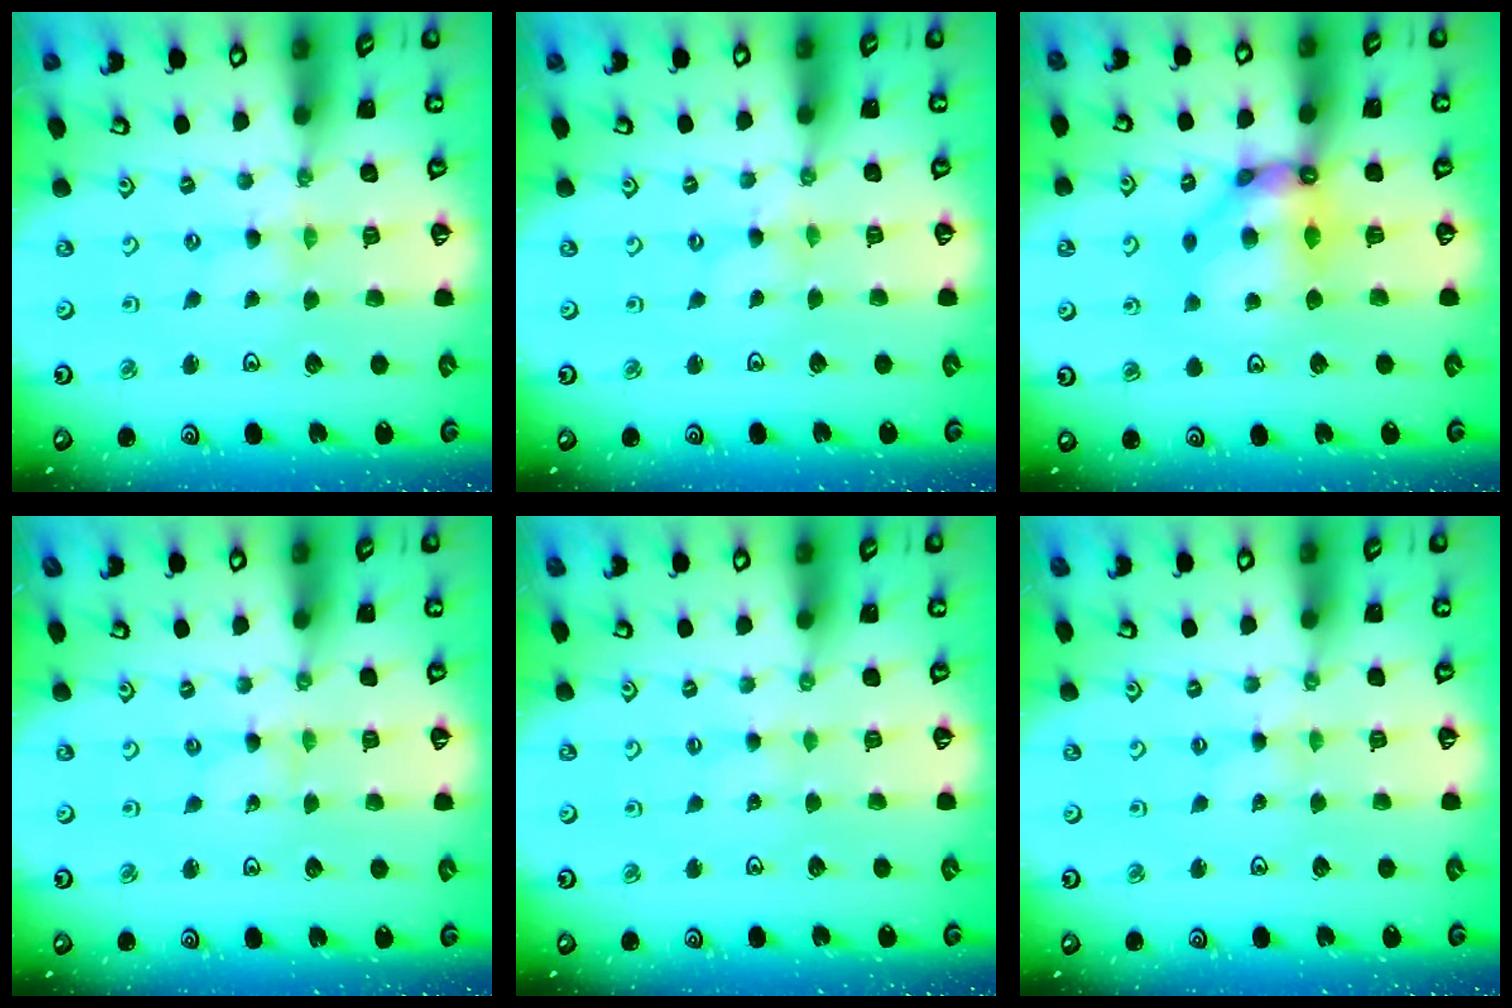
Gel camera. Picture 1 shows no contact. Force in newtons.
{"total": 0.0}
{"total": 10.6, "press": 10.6, "slide": 0.8}
{"total": 0.0}
{"total": 1.1, "press": 1.0, "slide": 0.3}
{"total": 1.0, "press": 0.9, "slide": 0.2}